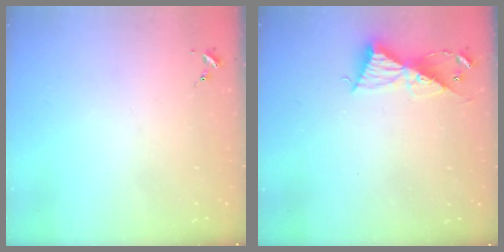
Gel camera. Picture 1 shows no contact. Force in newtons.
{"total": 9.3, "press": 9.3, "slide": 0.7}